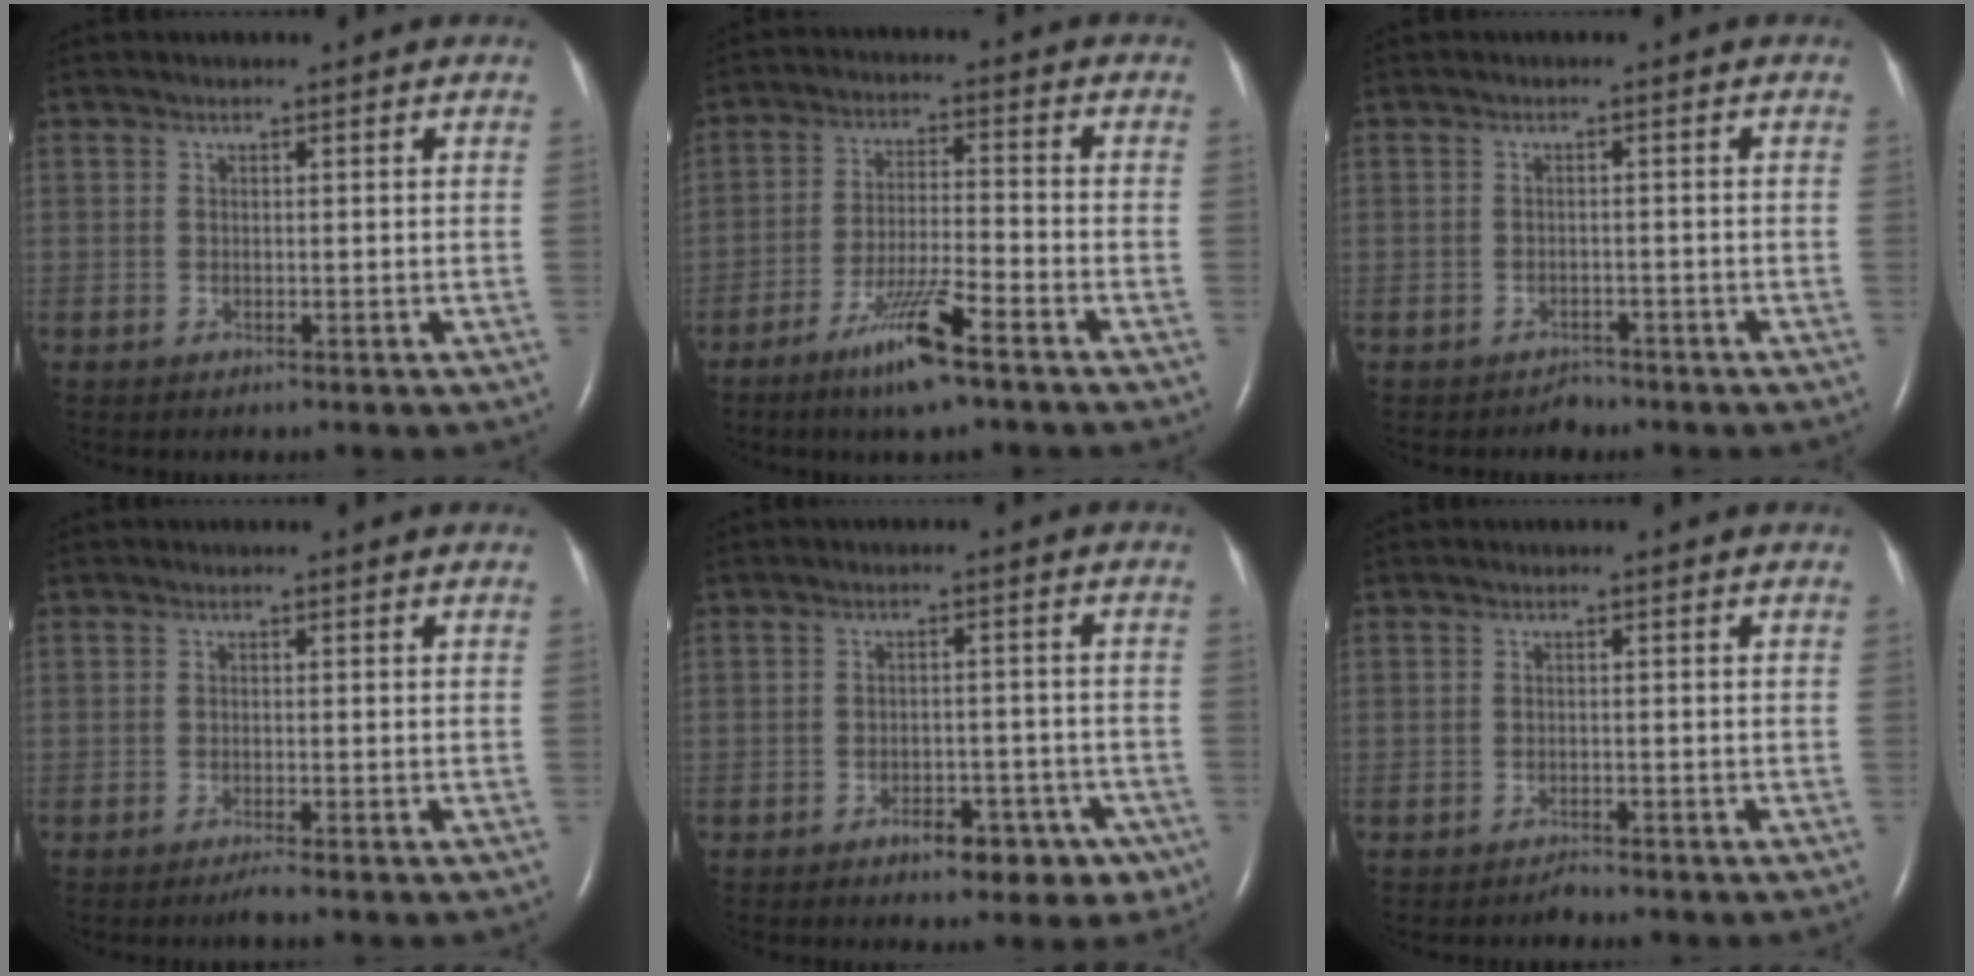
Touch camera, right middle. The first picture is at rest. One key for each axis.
{"total": 9.2, "fx": -5.9, "fy": 0.4, "fz": 7.1, "tx": -0.138, "ty": -0.019, "tz": -0.108}
{"total": 1.6, "fx": -1.4, "fy": 0.7, "fz": -0.2, "tx": -0.005, "ty": 0.001, "tz": -0.021}
{"total": 1.2, "fx": -0.9, "fy": -0.3, "fz": 0.7, "tx": -0.015, "ty": -0.002, "tz": -0.018}
{"total": 6.9, "fx": -4.3, "fy": 3.6, "fz": 4.0, "tx": -0.036, "ty": 0.015, "tz": -0.053}
{"total": 0.9, "fx": -0.9, "fy": 0.1, "fz": 0.1, "tx": -0.005, "ty": -0.002, "tz": -0.013}